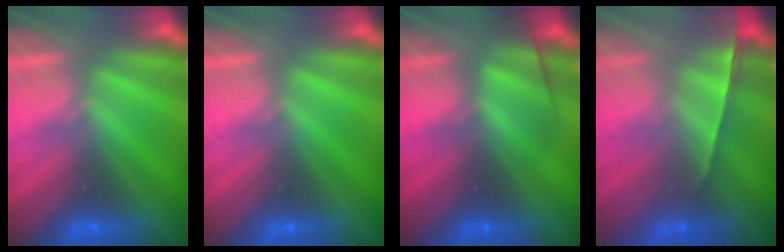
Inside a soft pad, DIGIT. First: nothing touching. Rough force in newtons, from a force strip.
{"total": 0.0}
{"total": 2.9}
{"total": 1.4}